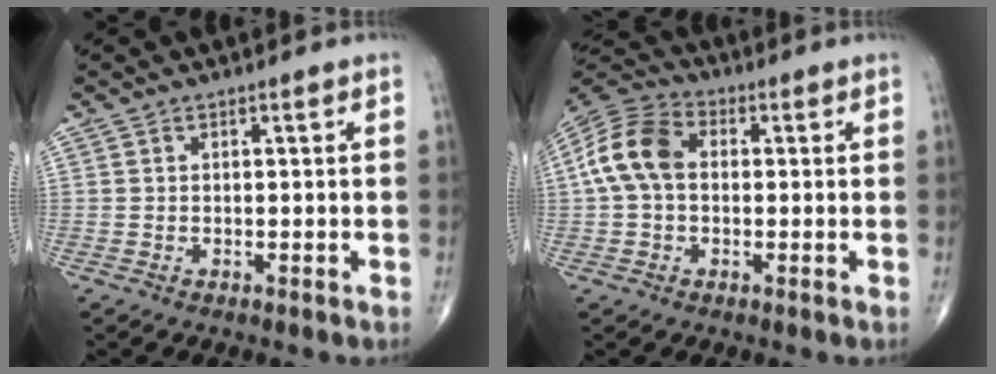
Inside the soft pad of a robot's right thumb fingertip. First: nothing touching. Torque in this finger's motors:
{"motor_torque": [-0.08, 1.14, 1.08, -0.22, 0.08]}